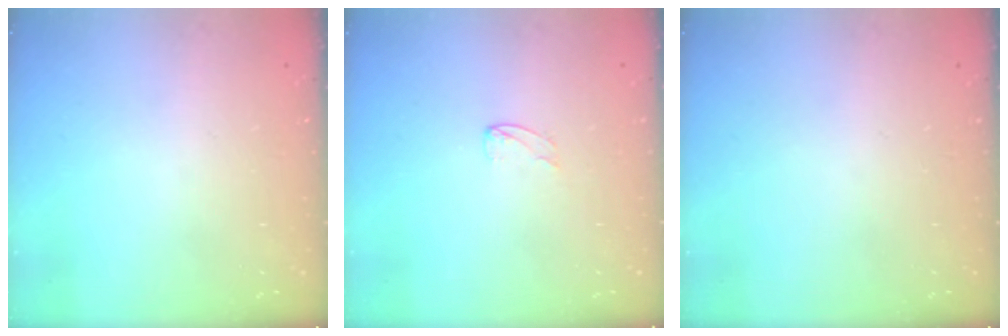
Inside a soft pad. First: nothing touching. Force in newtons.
{"total": 2.0, "press": 2.0, "slide": 0.2}
{"total": 0.0}